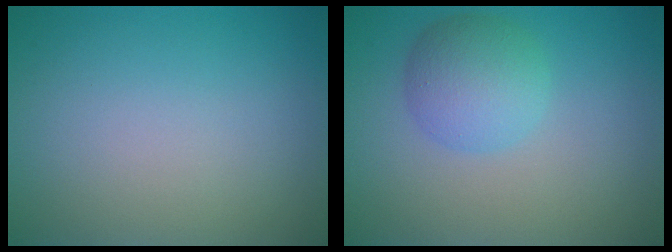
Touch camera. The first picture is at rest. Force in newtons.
{"total": 4.0, "press": 4.0, "slide": 0.1}